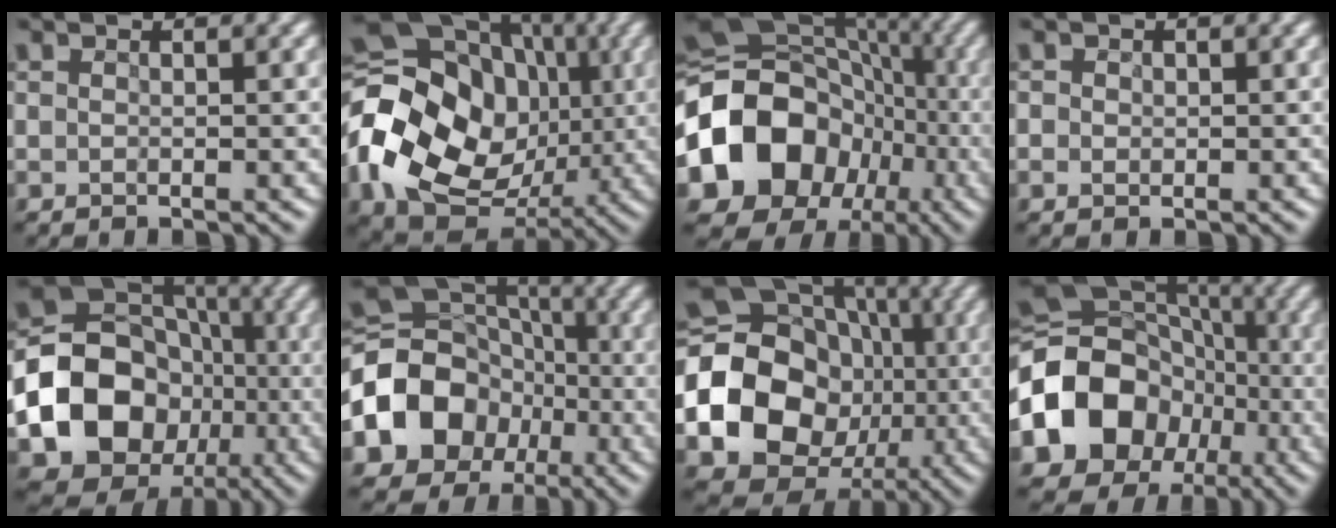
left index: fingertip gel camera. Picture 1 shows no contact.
{"total": 19.6, "force": [-0.7, 16.1, 11.2], "torque": [-0.229, 0.001, -0.022]}
{"total": 14.3, "force": [-3.1, 11.6, 7.7], "torque": [-0.142, 0.006, -0.061]}
{"total": 1.7, "force": [0.3, 1.5, 0.8], "torque": [0.002, 0.018, -0.010]}
{"total": 15.7, "force": [-3.9, 13.4, 7.2], "torque": [-0.128, -0.016, -0.075]}
{"total": 11.3, "force": [-3.0, 9.1, 5.9], "torque": [-0.115, 0.004, -0.058]}
{"total": 18.8, "force": [-2.5, 16.2, 9.2], "torque": [-0.180, -0.019, -0.063]}
{"total": 12.9, "force": [-3.2, 10.5, 6.8], "torque": [-0.131, 0.007, -0.058]}